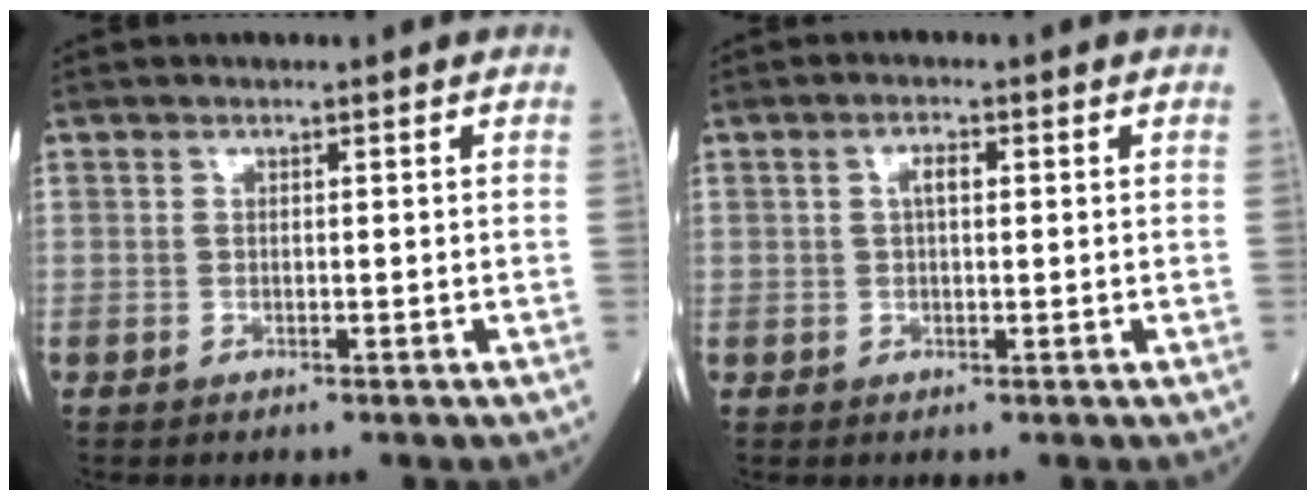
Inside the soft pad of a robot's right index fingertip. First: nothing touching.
{"total": 2.1, "force": [0.5, 0.9, 1.8], "torque": [-0.033, 0.009, 0.009]}